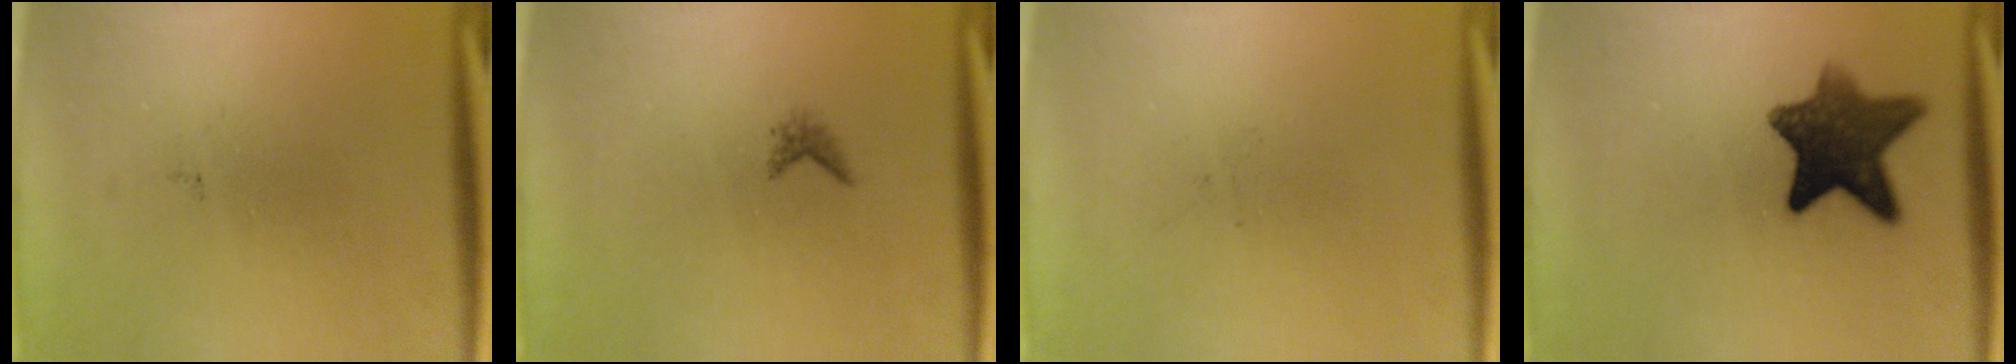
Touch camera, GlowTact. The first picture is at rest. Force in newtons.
{"total": 0.9}
{"total": 0.0}
{"total": 10.3}